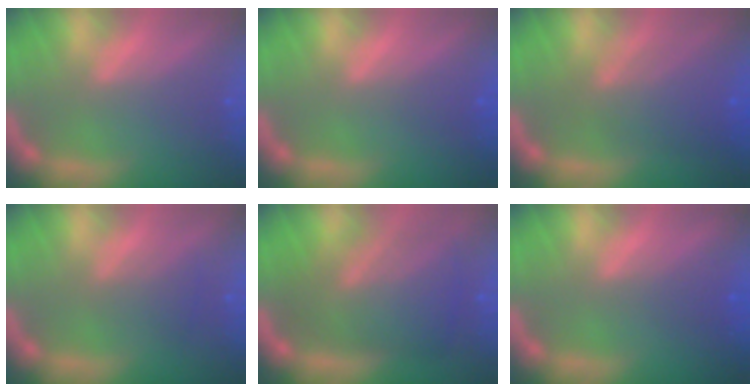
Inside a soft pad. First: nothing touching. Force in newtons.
{"total": 0.9}
{"total": 5.6}
{"total": 2.0}
{"total": 8.6}
{"total": 1.5}